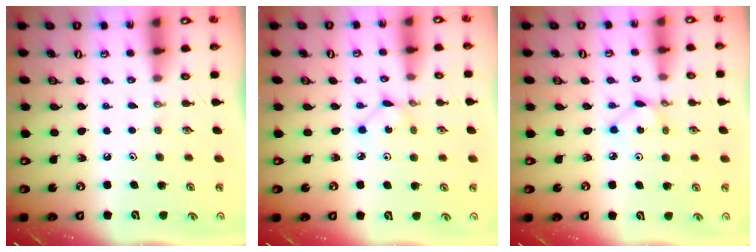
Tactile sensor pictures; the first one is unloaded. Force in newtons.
{"total": 1.3, "press": 1.3, "slide": 0.2}
{"total": 2.7, "press": 2.7, "slide": 0.1}